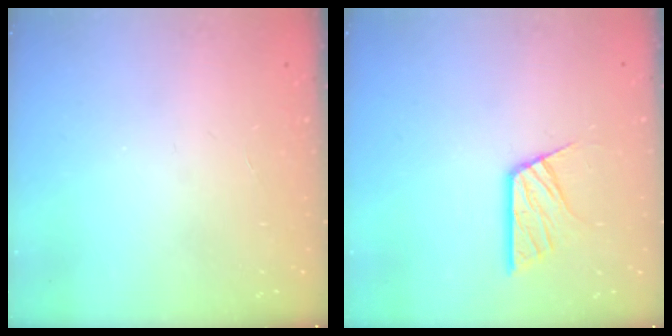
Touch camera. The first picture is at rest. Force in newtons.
{"total": 10.6, "press": 10.5, "slide": 0.9}